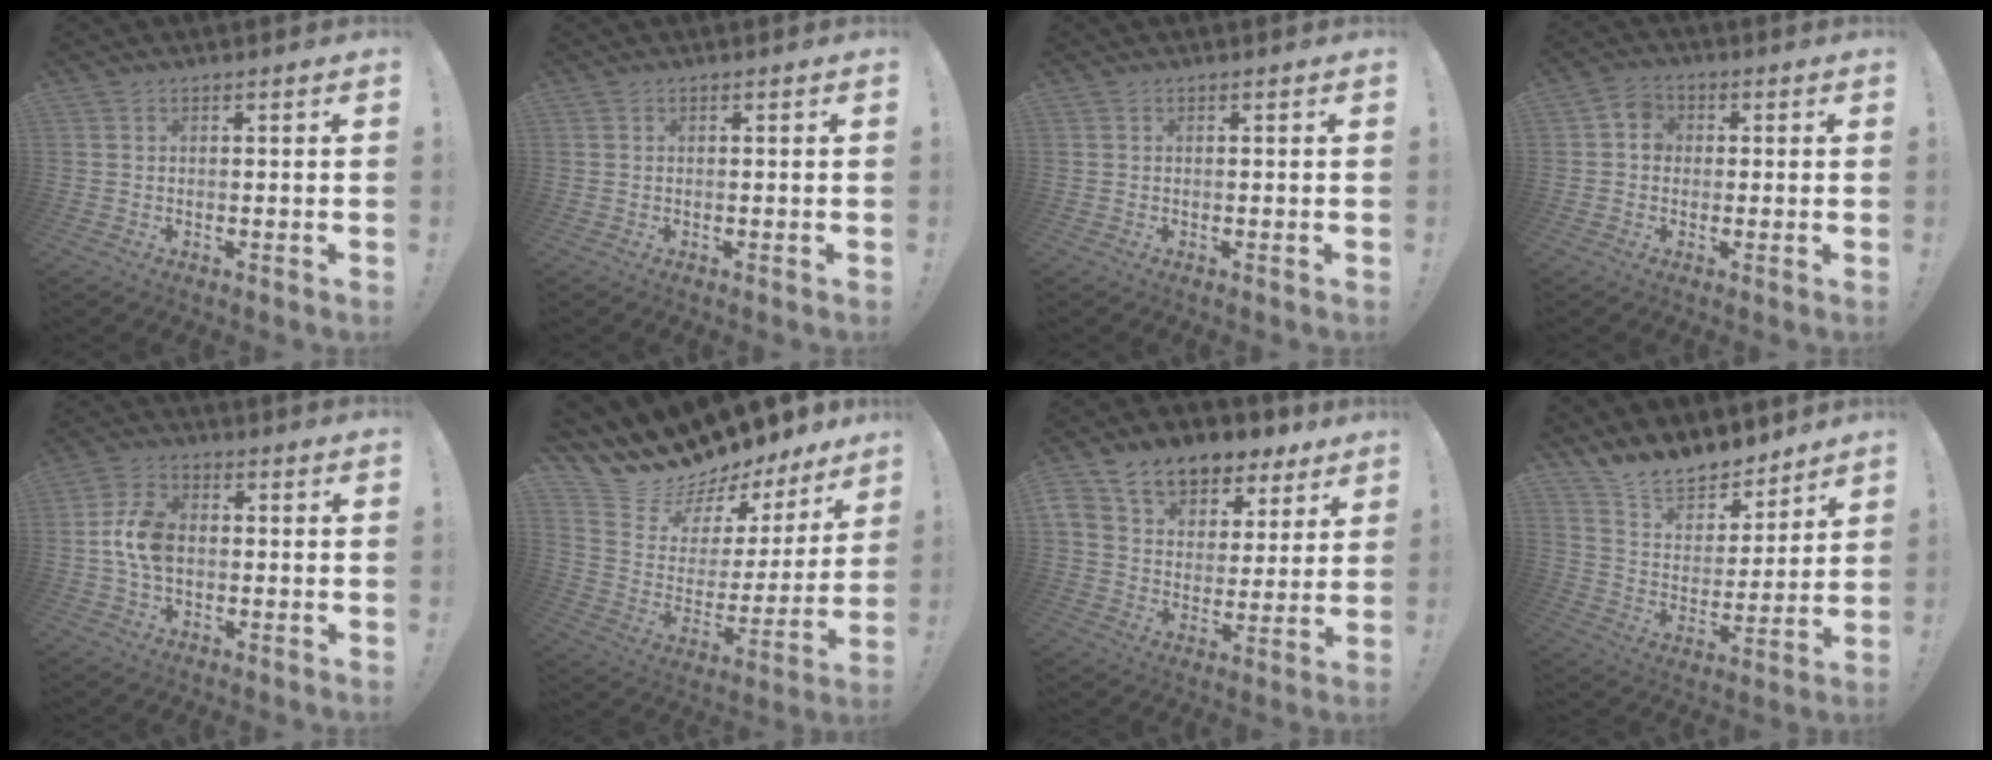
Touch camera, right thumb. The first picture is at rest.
{"total": 0.0}
{"total": 0.0}
{"total": 5.6, "force": [0.5, 4.9, 2.6], "torque": [-0.041, 0.013, 0.011]}
{"total": 9.4, "force": [-0.8, 6.2, 7.0], "torque": [-0.128, 0.009, -0.012]}
{"total": 14.7, "force": [13.8, 4.5, 2.0], "torque": [-0.059, -0.131, 0.252]}
{"total": 13.3, "force": [8.1, 8.9, 5.8], "torque": [-0.092, -0.045, 0.151]}
{"total": 12.9, "force": [11.8, 4.5, 2.7], "torque": [-0.070, -0.096, 0.221]}